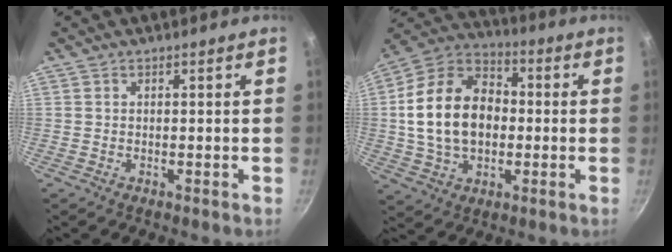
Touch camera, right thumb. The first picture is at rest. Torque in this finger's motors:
{"motor_torque": [-0.34, 1.01, 1.23, -0.38, 0.43]}